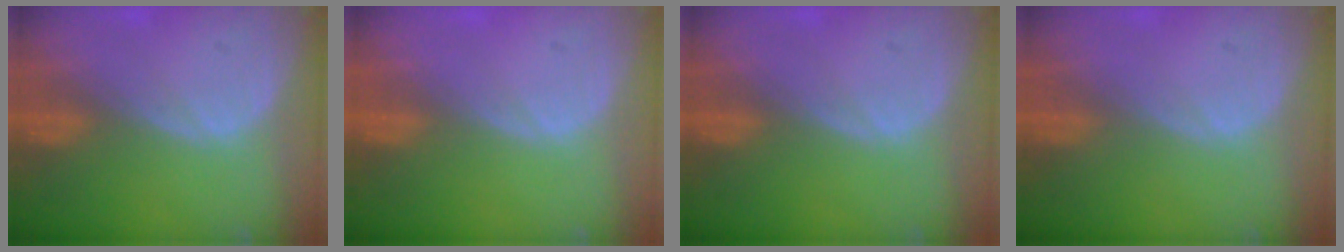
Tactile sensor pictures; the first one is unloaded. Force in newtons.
{"total": 0.0}
{"total": 0.0}
{"total": 0.0}